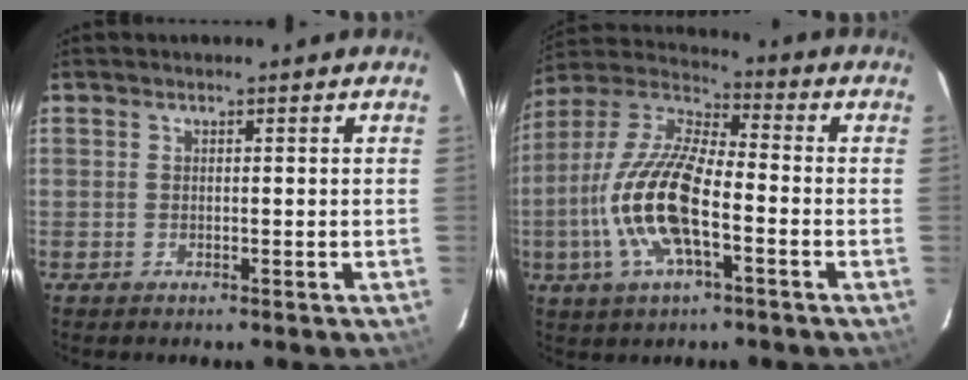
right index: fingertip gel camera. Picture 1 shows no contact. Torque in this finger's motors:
{"motor_torque": [2.14, 0.00, 1.05, 0.21]}